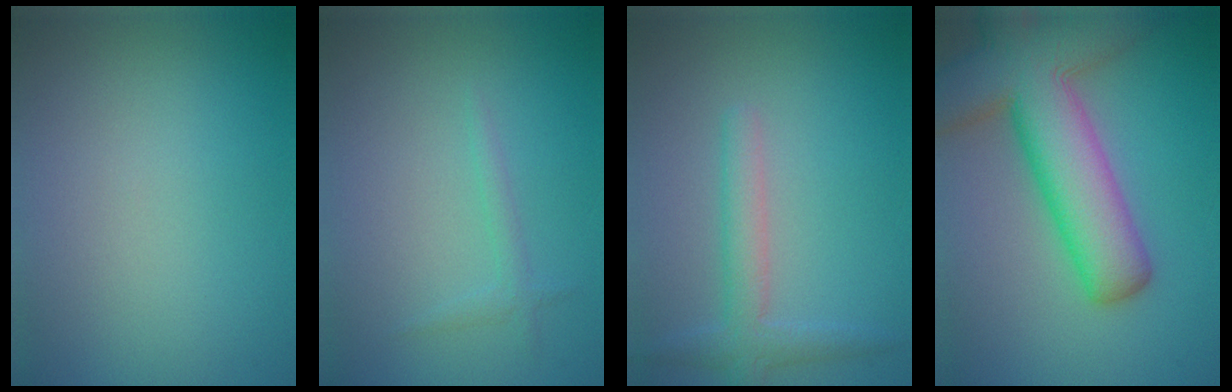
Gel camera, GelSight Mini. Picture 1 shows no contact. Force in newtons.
{"total": 1.0, "press": 1.0, "slide": 0.1}
{"total": 2.8, "press": 2.8, "slide": 0.1}
{"total": 11.3, "press": 11.2, "slide": 0.8}